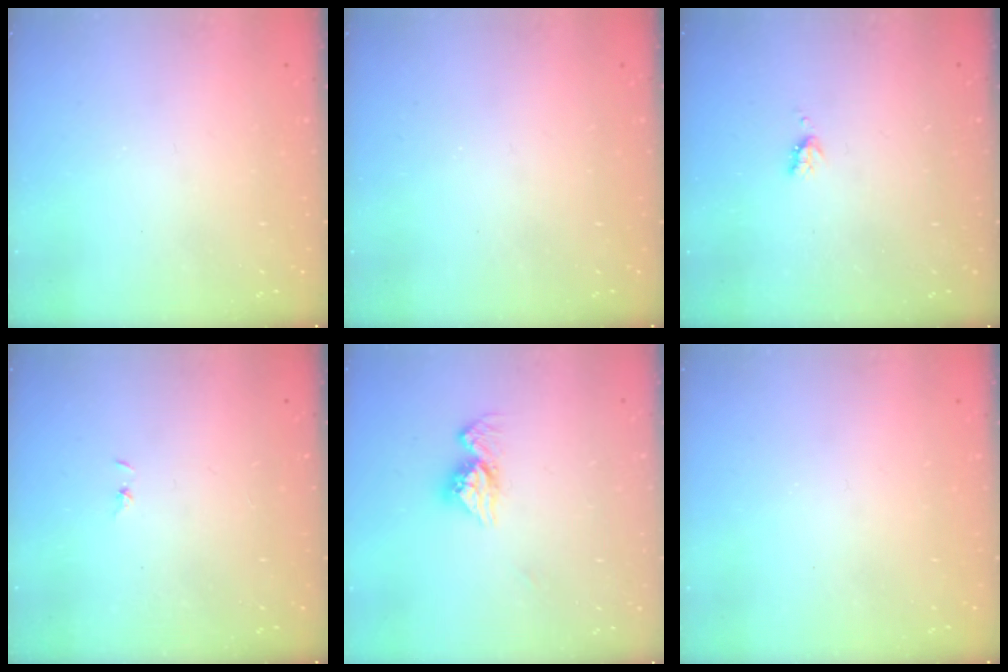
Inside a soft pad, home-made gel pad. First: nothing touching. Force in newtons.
{"total": 0.0}
{"total": 3.3, "press": 3.3, "slide": 0.6}
{"total": 0.7, "press": 0.7, "slide": 0.1}
{"total": 11.1, "press": 11.0, "slide": 0.9}
{"total": 0.0}